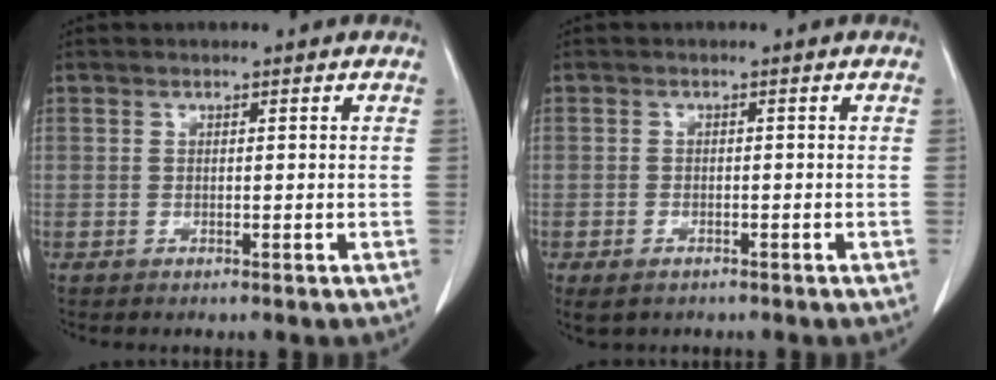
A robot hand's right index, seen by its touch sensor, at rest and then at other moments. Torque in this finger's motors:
{"motor_torque": [0.94, -0.85, 0.23, 0.05]}